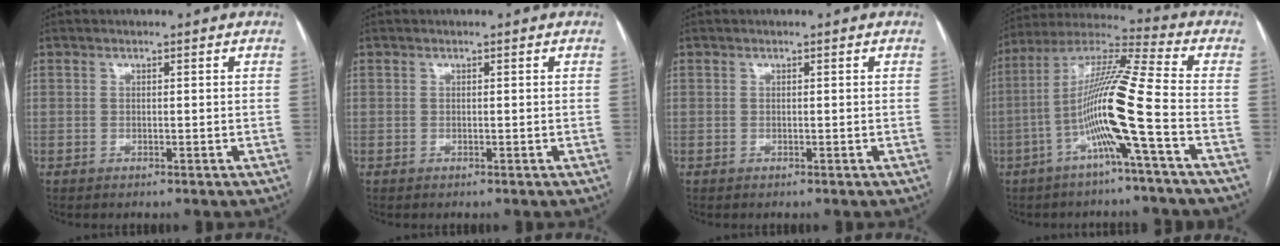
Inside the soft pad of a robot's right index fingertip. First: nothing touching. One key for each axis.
{"total": 0.0}
{"total": 0.0}
{"total": 13.9, "fx": -4.3, "fy": -1.7, "fz": 13.2, "tx": -0.253, "ty": 0.006, "tz": -0.091}